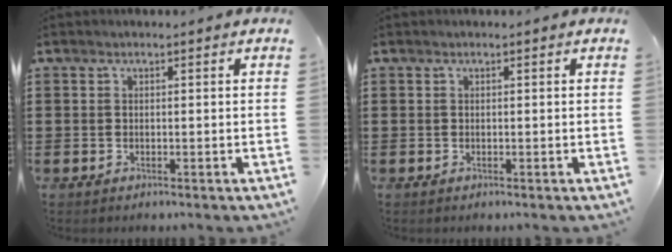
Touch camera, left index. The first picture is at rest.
{"total": 0.0}